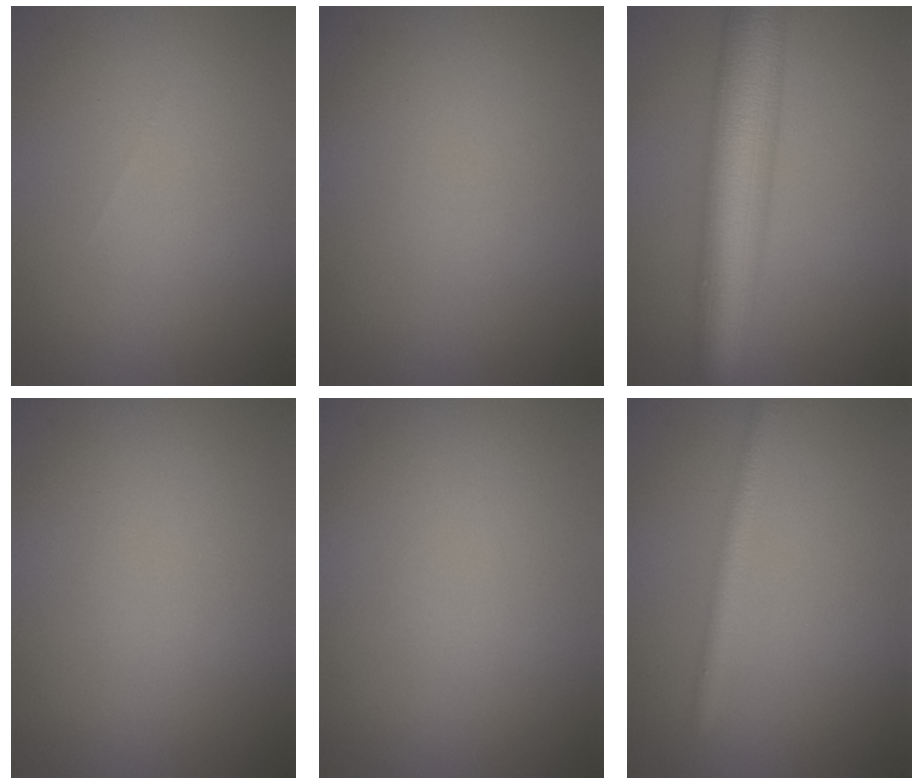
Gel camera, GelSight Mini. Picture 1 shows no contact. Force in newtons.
{"total": 0.0}
{"total": 9.4, "press": 9.4, "slide": 0.1}
{"total": 0.0}
{"total": 0.0}
{"total": 2.1, "press": 2.0, "slide": 0.2}